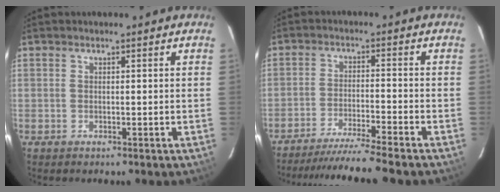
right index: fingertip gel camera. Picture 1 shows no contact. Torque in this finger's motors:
{"motor_torque": [1.12, -1.02, 0.40, 0.09]}